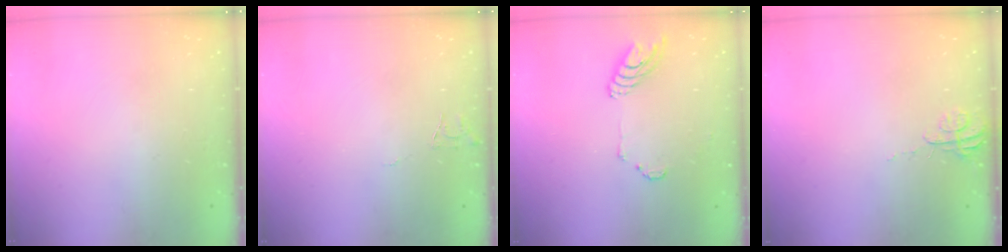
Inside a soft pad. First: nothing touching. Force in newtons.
{"total": 4.0, "press": 4.0, "slide": 0.4}
{"total": 8.8, "press": 8.8, "slide": 0.9}
{"total": 3.8, "press": 3.8, "slide": 0.3}